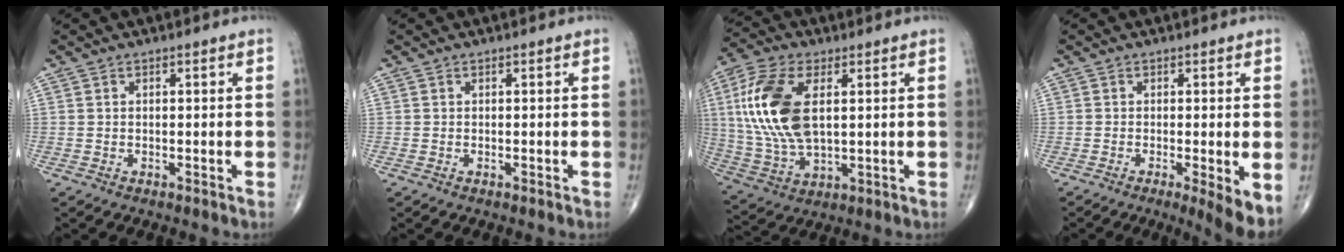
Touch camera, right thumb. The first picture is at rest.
{"total": 0.0}
{"total": 16.9, "force": [3.3, 8.7, 14.1], "torque": [-0.306, -0.007, 0.066]}
{"total": 5.3, "force": [-1.6, 0.7, 5.0], "torque": [-0.083, -0.016, -0.029]}